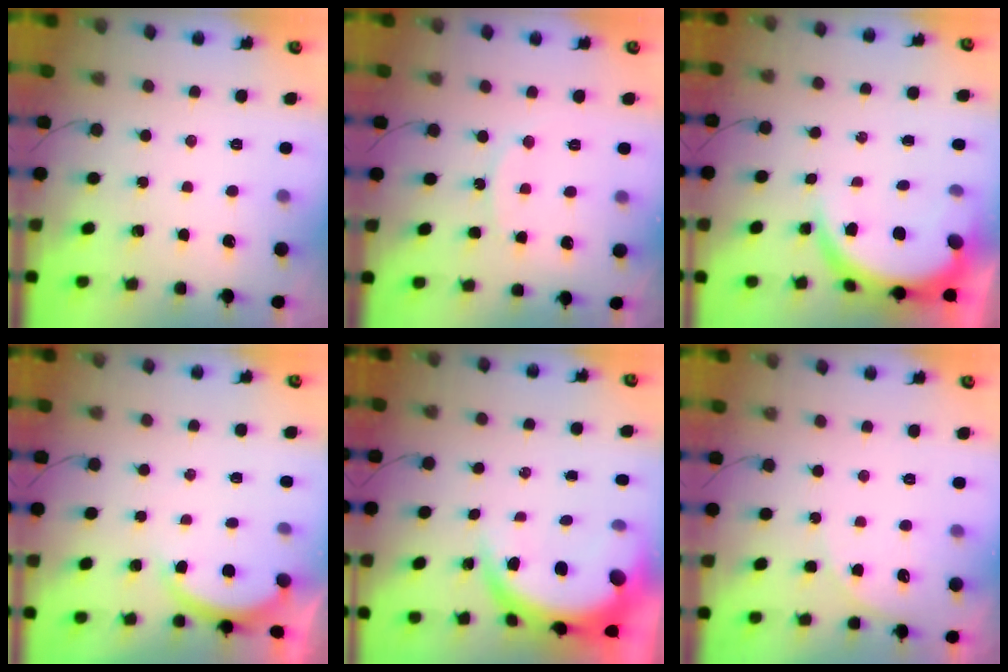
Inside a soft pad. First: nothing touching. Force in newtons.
{"total": 9.9, "press": 9.9, "slide": 0.7}
{"total": 8.4, "press": 8.4, "slide": 1.0}
{"total": 2.6, "press": 2.6, "slide": 0.5}
{"total": 7.8, "press": 7.7, "slide": 1.0}
{"total": 4.9, "press": 4.8, "slide": 0.5}